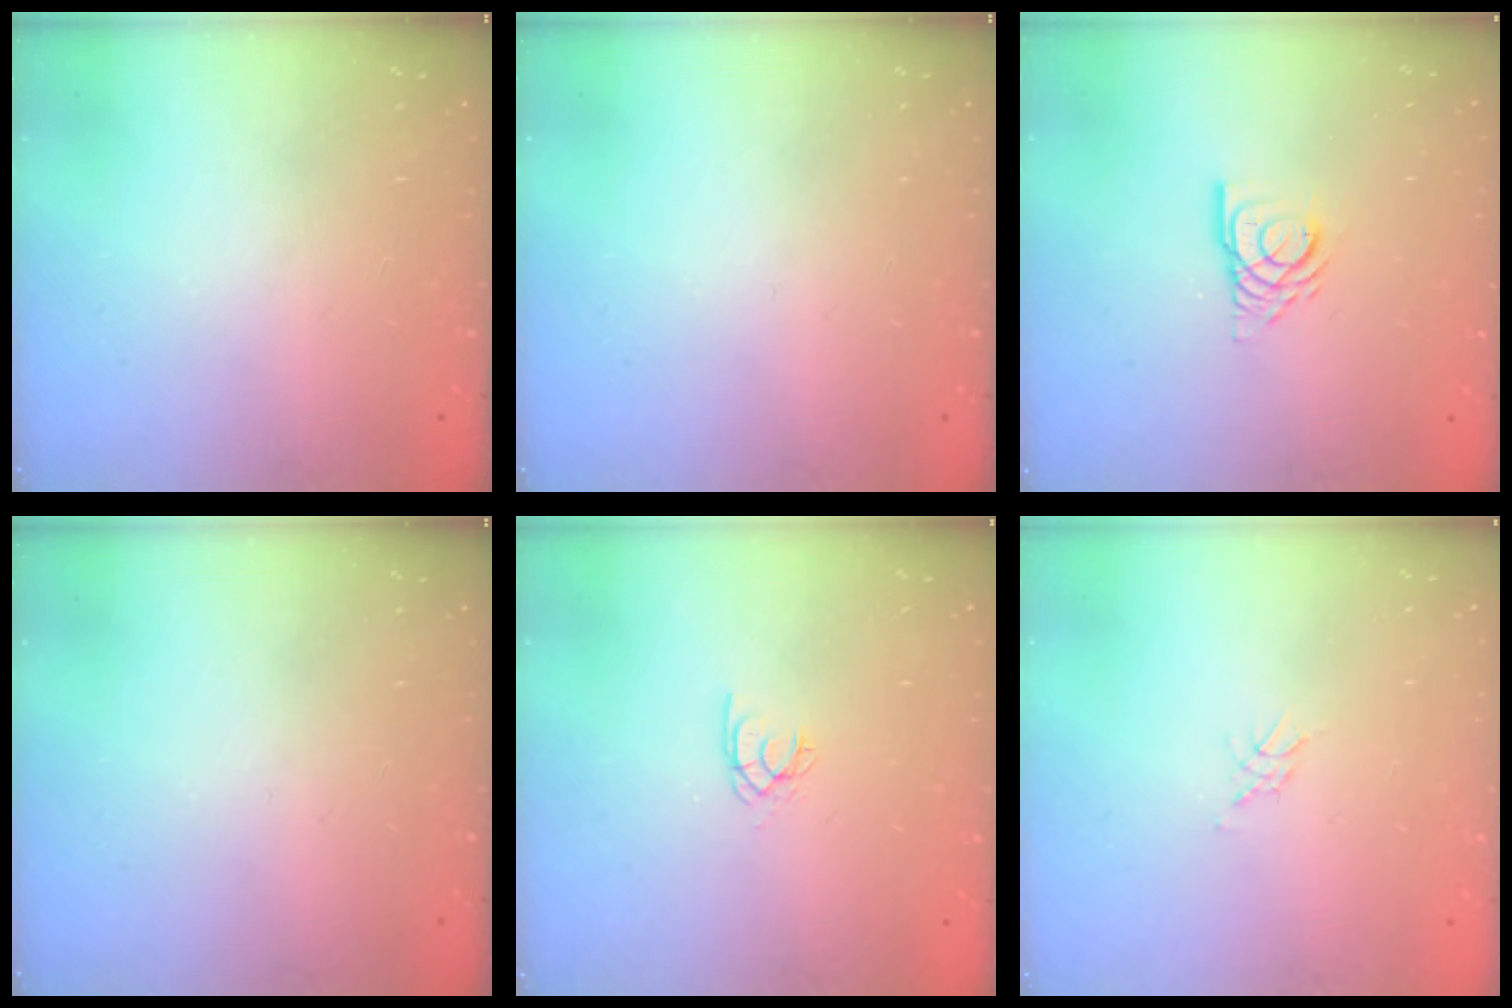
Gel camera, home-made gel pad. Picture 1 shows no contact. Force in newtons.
{"total": 0.0}
{"total": 7.5, "press": 7.5, "slide": 0.7}
{"total": 0.0}
{"total": 2.0, "press": 2.0, "slide": 0.4}
{"total": 1.4, "press": 1.4, "slide": 0.2}